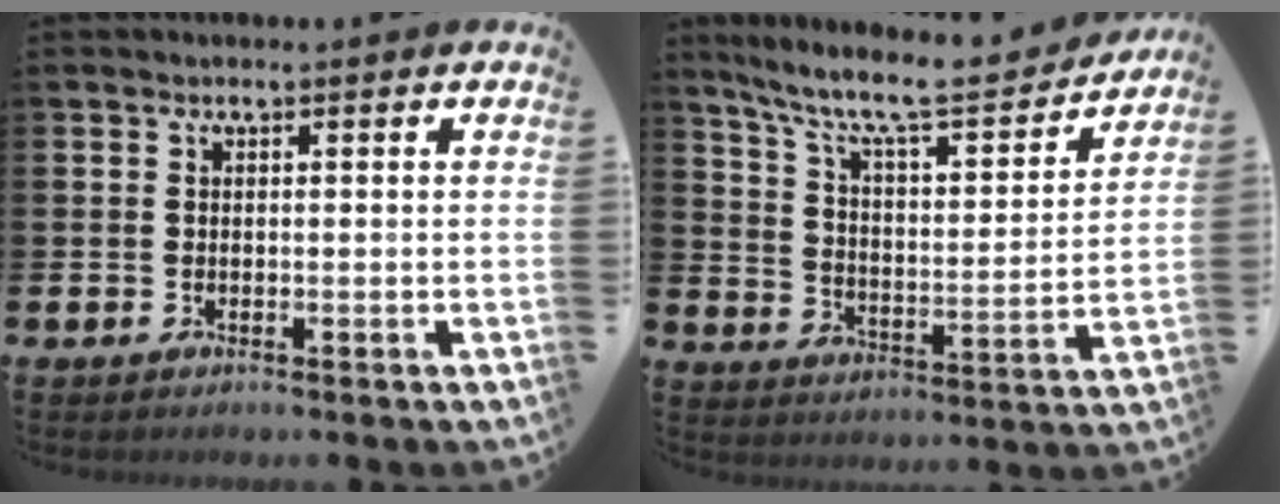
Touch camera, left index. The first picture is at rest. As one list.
[{"total": 9.8, "force": [8.5, 1.9, 4.5], "torque": [-0.119, -0.058, 0.141]}]